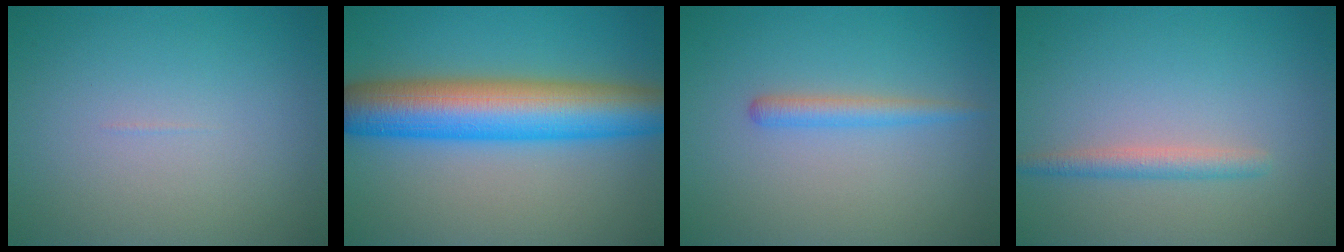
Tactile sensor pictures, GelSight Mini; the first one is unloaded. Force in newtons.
{"total": 10.2, "press": 10.2, "slide": 0.1}
{"total": 1.7, "press": 1.7, "slide": 0.2}
{"total": 1.8, "press": 1.8, "slide": 0.1}